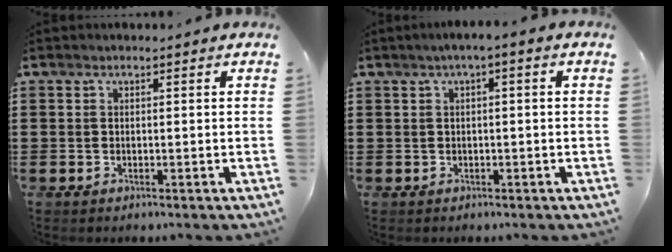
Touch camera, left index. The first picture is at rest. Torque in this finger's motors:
{"motor_torque": [0.57, -0.47, 0.33, 0.11]}